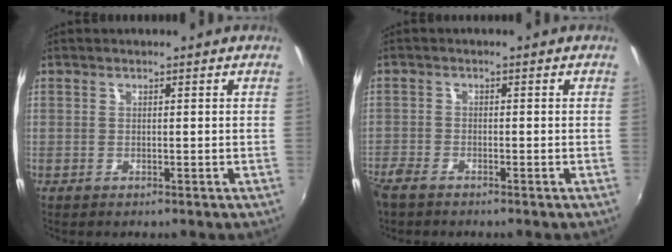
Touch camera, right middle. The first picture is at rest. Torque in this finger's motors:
{"motor_torque": [1.08, -1.06, 0.23, 0.20]}